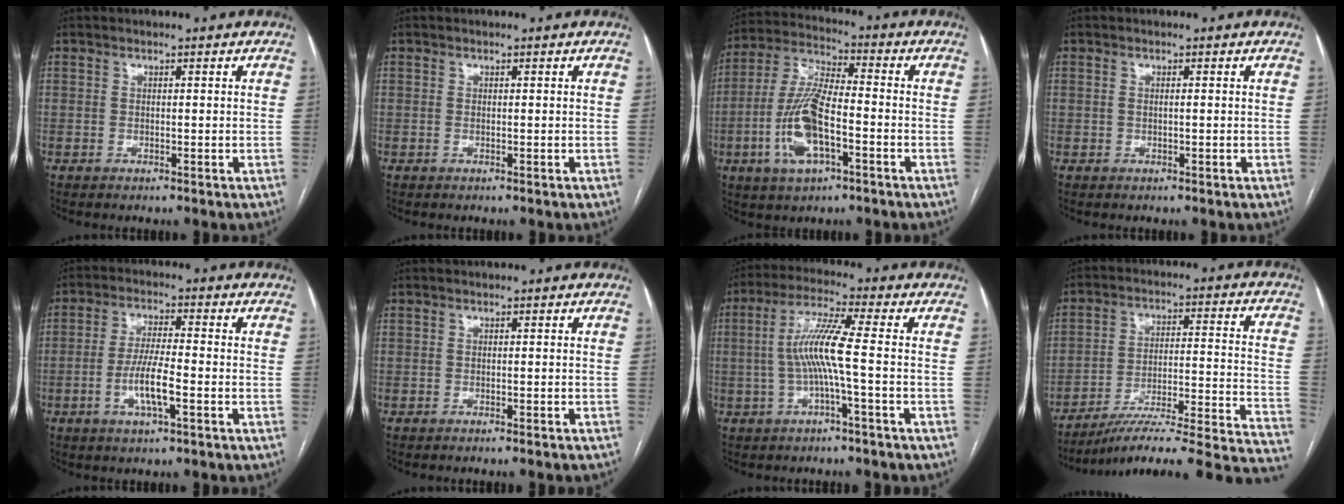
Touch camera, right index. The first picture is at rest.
{"total": 0.0}
{"total": 12.6, "force": [-3.9, 3.7, 11.3], "torque": [-0.245, 0.003, -0.072]}
{"total": 0.7, "force": [-0.1, 0.2, 0.7], "torque": [-0.017, 0.003, 0.000]}
{"total": 6.8, "force": [-2.4, 0.9, 6.3], "torque": [-0.126, -0.001, -0.046]}
{"total": 3.3, "force": [-3.1, 0.2, 1.1], "torque": [-0.013, 0.001, -0.039]}
{"total": 7.6, "force": [-1.0, -0.5, 7.6], "torque": [-0.153, 0.018, -0.019]}
{"total": 23.5, "force": [-20.9, 0.1, 10.8], "torque": [-0.071, 0.005, -0.284]}